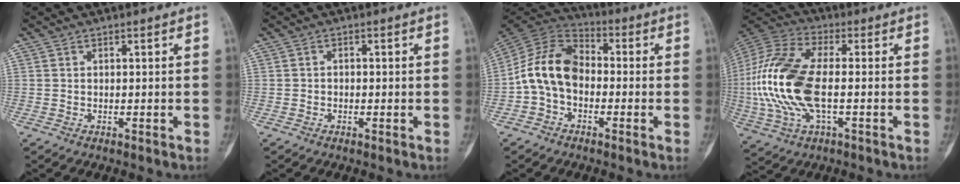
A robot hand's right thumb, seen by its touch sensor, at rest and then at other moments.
{"total": 0.6, "force": [-0.2, 0.5, 0.3], "torque": [-0.001, 0.002, -0.007]}
{"total": 12.1, "force": [-1.8, 8.5, 8.4], "torque": [-0.148, 0.036, -0.047]}
{"total": 19.6, "force": [-1.7, 9.0, 17.3], "torque": [-0.391, 0.014, -0.029]}